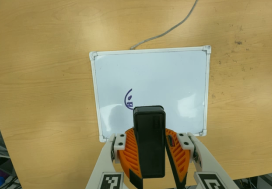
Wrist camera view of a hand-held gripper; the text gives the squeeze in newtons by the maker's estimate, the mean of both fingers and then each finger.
{"total": 11.2, "left": 10.4, "right": 12.0}